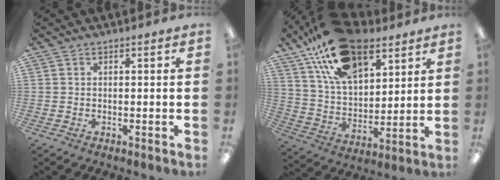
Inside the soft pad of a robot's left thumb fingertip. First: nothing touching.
{"total": 22.0, "force": [13.0, 11.8, 13.2], "torque": [-0.244, -0.050, 0.234]}